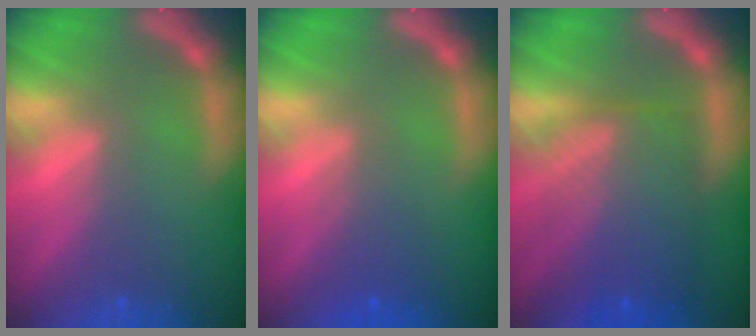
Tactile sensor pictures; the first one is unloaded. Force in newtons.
{"total": 2.5}
{"total": 8.6}